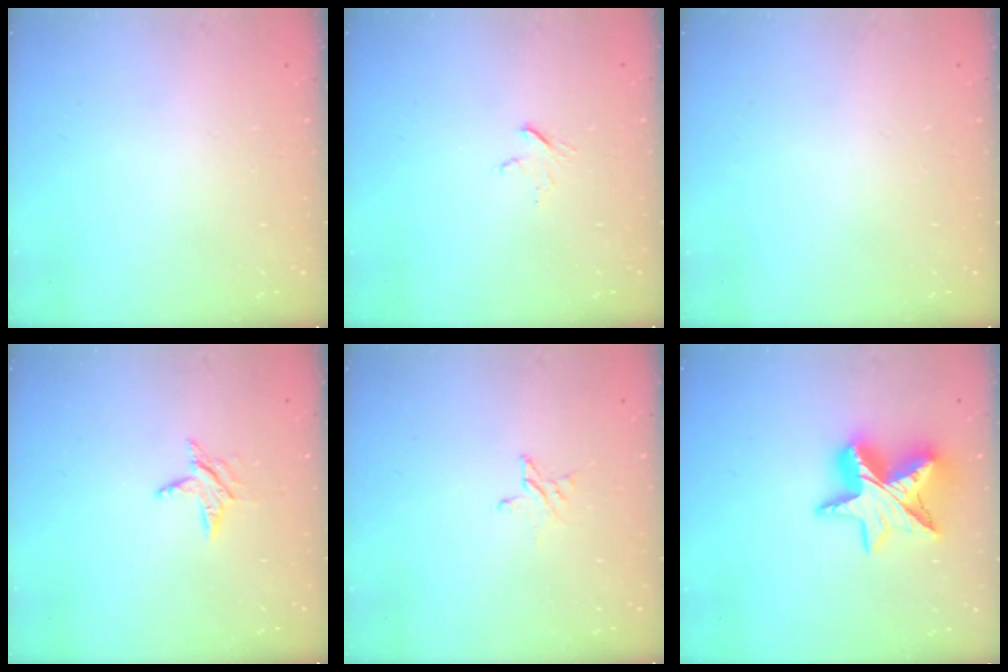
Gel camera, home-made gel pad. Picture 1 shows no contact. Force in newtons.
{"total": 3.1, "press": 3.1, "slide": 0.3}
{"total": 0.0}
{"total": 5.3, "press": 5.3, "slide": 0.6}
{"total": 2.7, "press": 2.7, "slide": 0.2}
{"total": 15.2, "press": 15.2, "slide": 1.4}